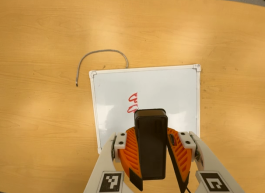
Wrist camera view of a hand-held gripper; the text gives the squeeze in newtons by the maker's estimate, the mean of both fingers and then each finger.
{"total": 9.0, "left": 9.2, "right": 8.7}